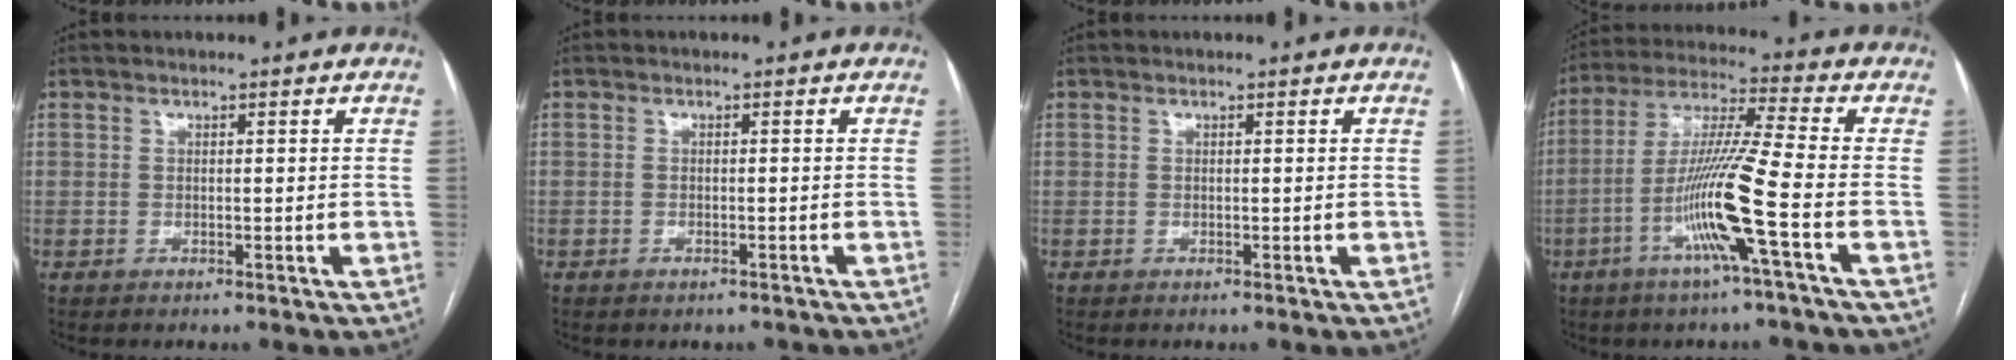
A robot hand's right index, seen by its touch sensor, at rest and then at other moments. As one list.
[{"total": 1.3, "force": [-1.1, 0.6, 0.5], "torque": [-0.010, 0.000, -0.010]}, {"total": 0.0}, {"total": 12.9, "force": [-4.7, -1.6, 11.9], "torque": [-0.236, -0.005, -0.097]}]